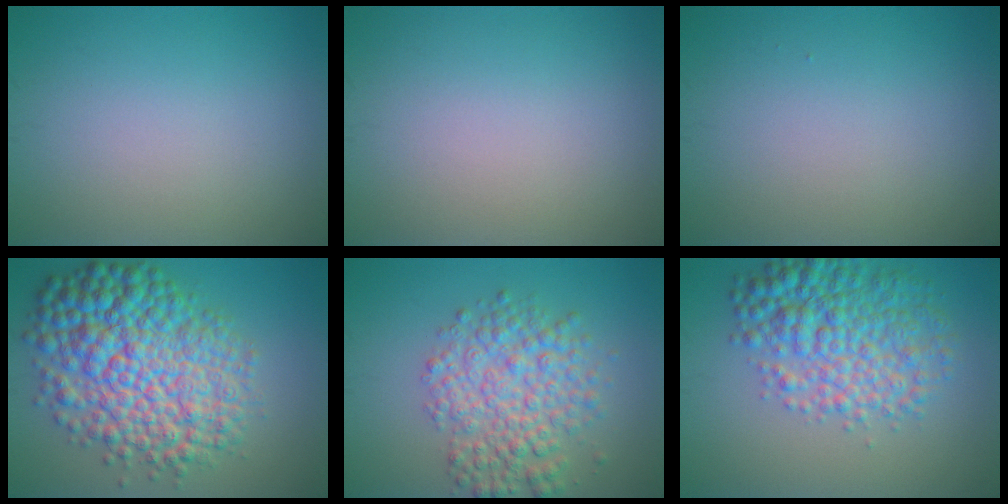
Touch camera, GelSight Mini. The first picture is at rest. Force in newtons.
{"total": 0.0}
{"total": 0.0}
{"total": 11.4, "press": 11.4, "slide": 0.2}
{"total": 5.8, "press": 5.8, "slide": 0.1}
{"total": 6.9, "press": 6.9, "slide": 0.1}